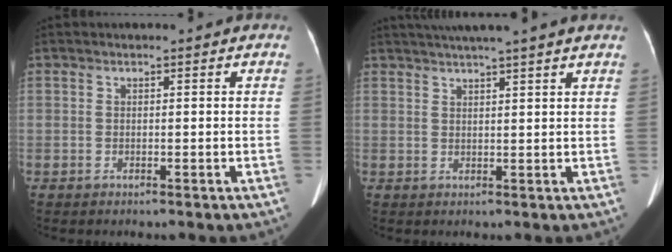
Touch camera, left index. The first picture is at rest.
{"total": 8.8, "force": [7.5, -1.1, 4.6], "torque": [-0.071, 0.028, 0.093]}